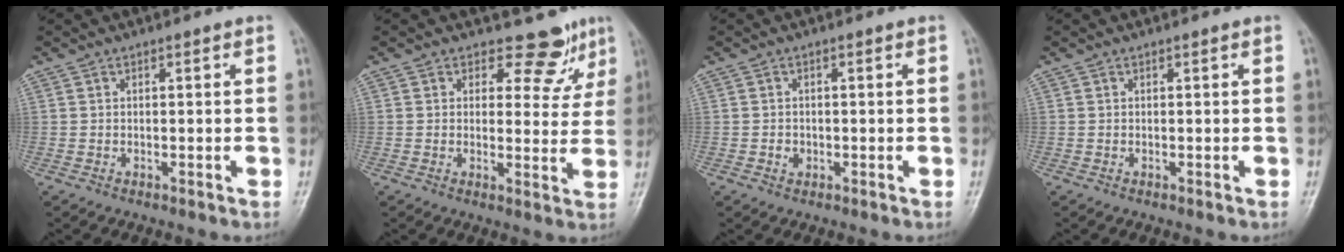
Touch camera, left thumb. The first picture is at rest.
{"total": 6.6, "force": [5.2, 4.0, 1.0], "torque": [0.021, -0.039, 0.054]}
{"total": 1.6, "force": [-0.4, 1.4, 0.6], "torque": [-0.005, 0.004, -0.007]}
{"total": 0.0}